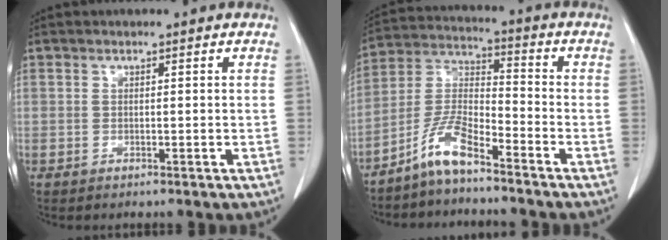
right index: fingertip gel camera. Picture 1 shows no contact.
{"total": 7.7, "force": [-5.9, 1.5, 4.8], "torque": [-0.112, 0.003, -0.122]}